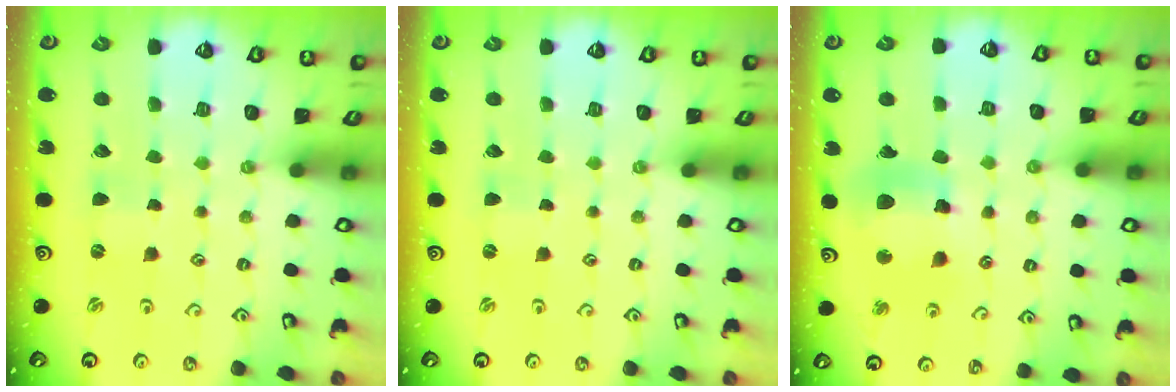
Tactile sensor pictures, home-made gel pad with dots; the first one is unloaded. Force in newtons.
{"total": 0.0}
{"total": 12.7, "press": 12.6, "slide": 1.9}